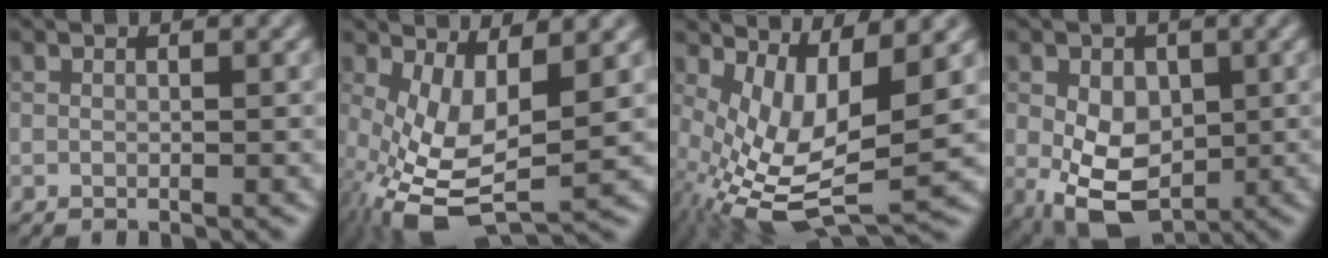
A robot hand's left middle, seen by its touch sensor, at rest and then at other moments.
{"total": 8.1, "force": [-1.1, 3.5, 7.3], "torque": [-0.158, -0.012, -0.016]}
{"total": 9.2, "force": [-0.9, 3.4, 8.5], "torque": [-0.174, -0.018, -0.011]}
{"total": 6.7, "force": [-0.6, 4.5, 4.8], "torque": [-0.096, -0.013, -0.008]}